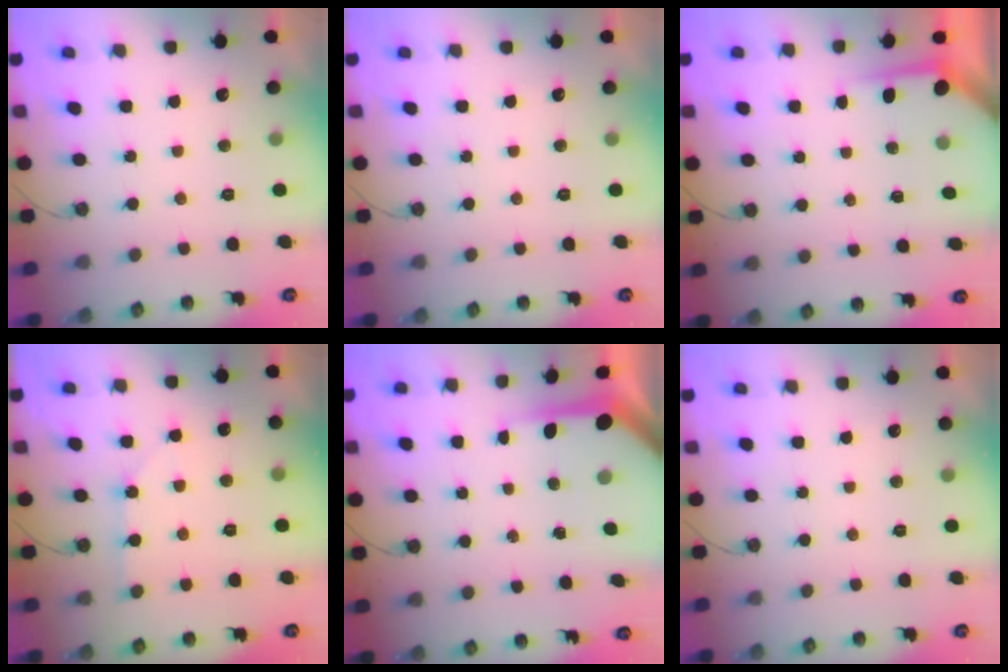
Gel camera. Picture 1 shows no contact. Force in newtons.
{"total": 0.0}
{"total": 3.5, "press": 3.5, "slide": 0.3}
{"total": 5.4, "press": 5.3, "slide": 0.7}
{"total": 5.9, "press": 5.8, "slide": 0.6}
{"total": 0.0}